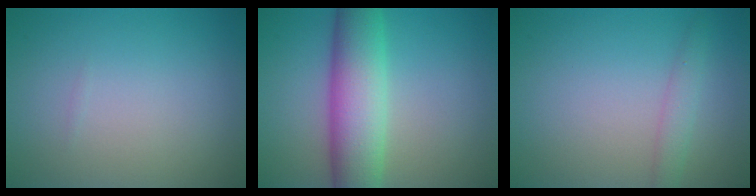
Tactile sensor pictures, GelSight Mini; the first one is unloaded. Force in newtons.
{"total": 7.9, "press": 7.9, "slide": 0.2}
{"total": 1.7, "press": 1.7, "slide": 0.1}